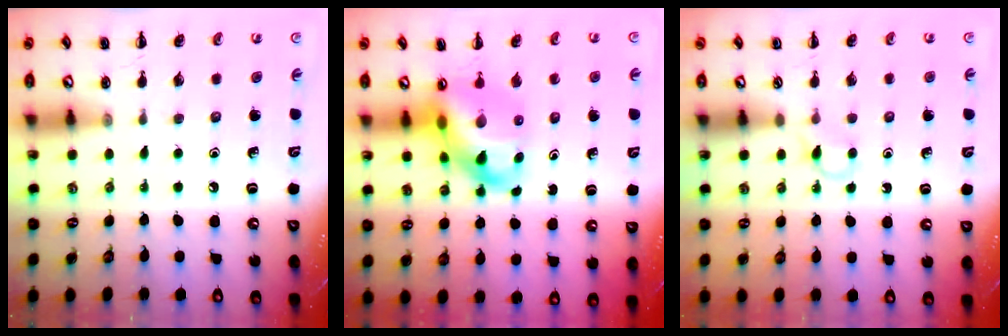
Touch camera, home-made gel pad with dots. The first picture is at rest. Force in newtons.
{"total": 12.2, "press": 11.6, "slide": 3.6}
{"total": 2.8, "press": 2.7, "slide": 0.8}